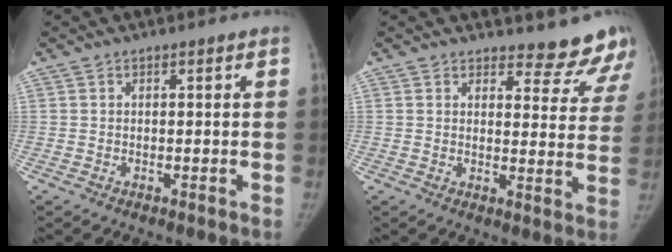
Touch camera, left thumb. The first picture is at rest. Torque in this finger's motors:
{"motor_torque": [0.40, -0.15, 0.48, -0.30, -0.09]}